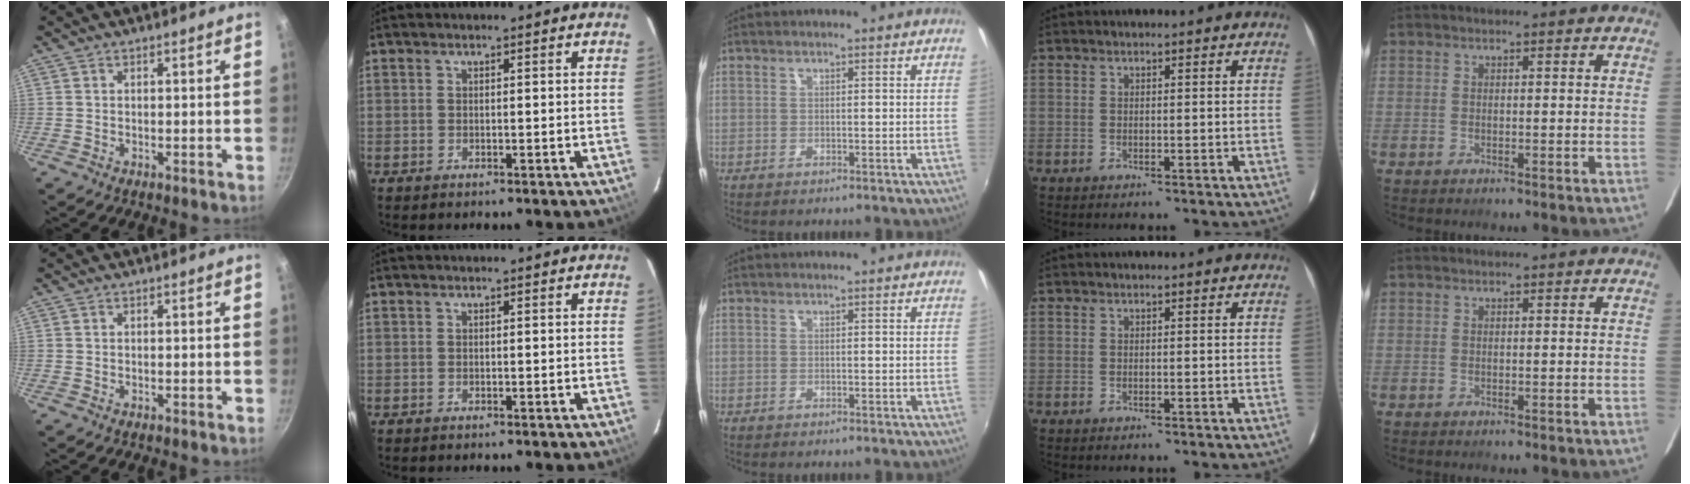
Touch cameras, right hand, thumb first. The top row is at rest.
{}